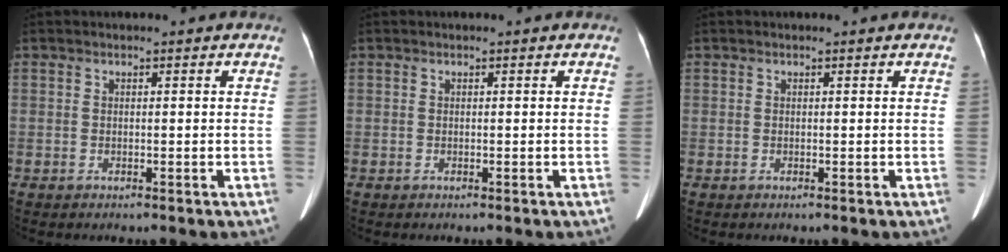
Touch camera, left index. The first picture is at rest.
{"total": 0.0}
{"total": 0.0}